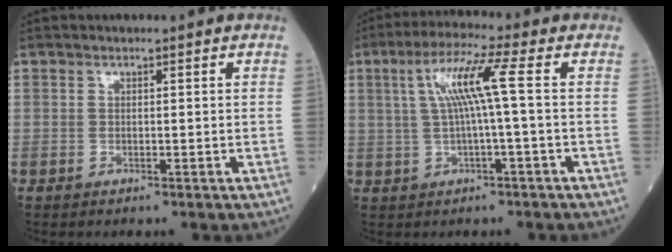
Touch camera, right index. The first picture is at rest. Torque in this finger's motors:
{"motor_torque": [1.01, 0.44, 0.62, 0.20]}